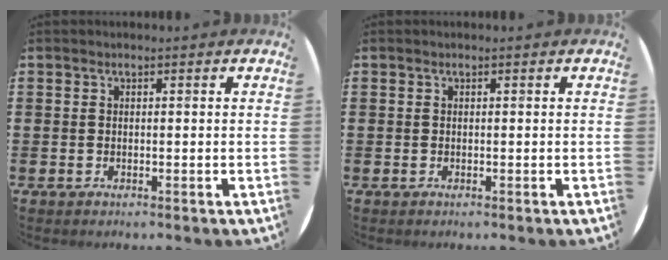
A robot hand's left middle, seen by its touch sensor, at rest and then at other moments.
{"total": 0.0}